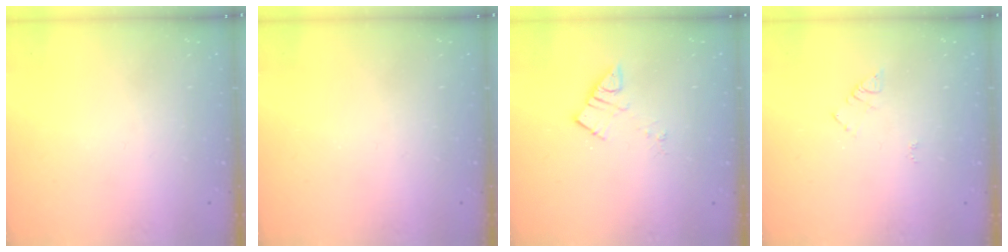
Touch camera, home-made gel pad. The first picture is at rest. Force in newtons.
{"total": 0.0}
{"total": 5.0, "press": 5.0, "slide": 0.4}
{"total": 5.4, "press": 5.4, "slide": 0.5}